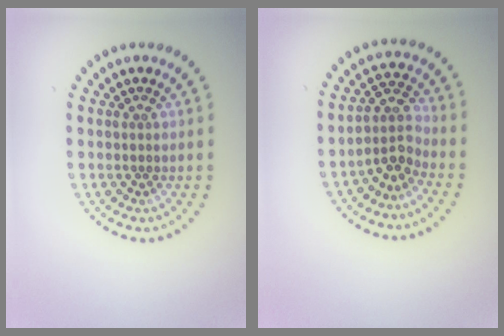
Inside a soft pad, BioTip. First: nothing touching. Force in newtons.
{"total": 2.8, "press": 2.1, "slide": 1.9}